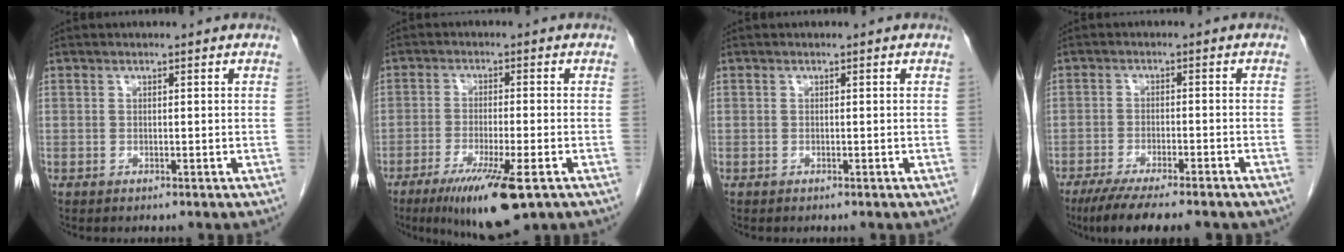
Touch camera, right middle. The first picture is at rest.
{"total": 10.6, "force": [-6.0, 1.1, 8.7], "torque": [-0.147, -0.029, -0.095]}
{"total": 0.0}
{"total": 11.3, "force": [-8.9, 1.7, 6.6], "torque": [-0.091, -0.018, -0.129]}